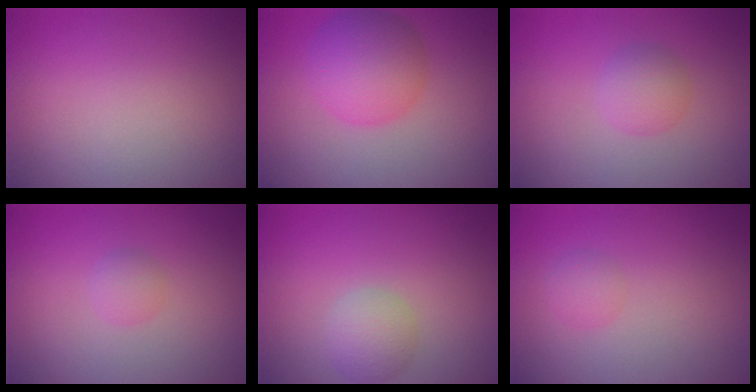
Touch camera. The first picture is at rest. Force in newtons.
{"total": 5.2, "press": 5.2, "slide": 0.2}
{"total": 2.0, "press": 2.0, "slide": 0.0}
{"total": 1.0, "press": 1.0, "slide": 0.1}
{"total": 2.2, "press": 2.2, "slide": 0.1}
{"total": 1.2, "press": 1.2, "slide": 0.0}